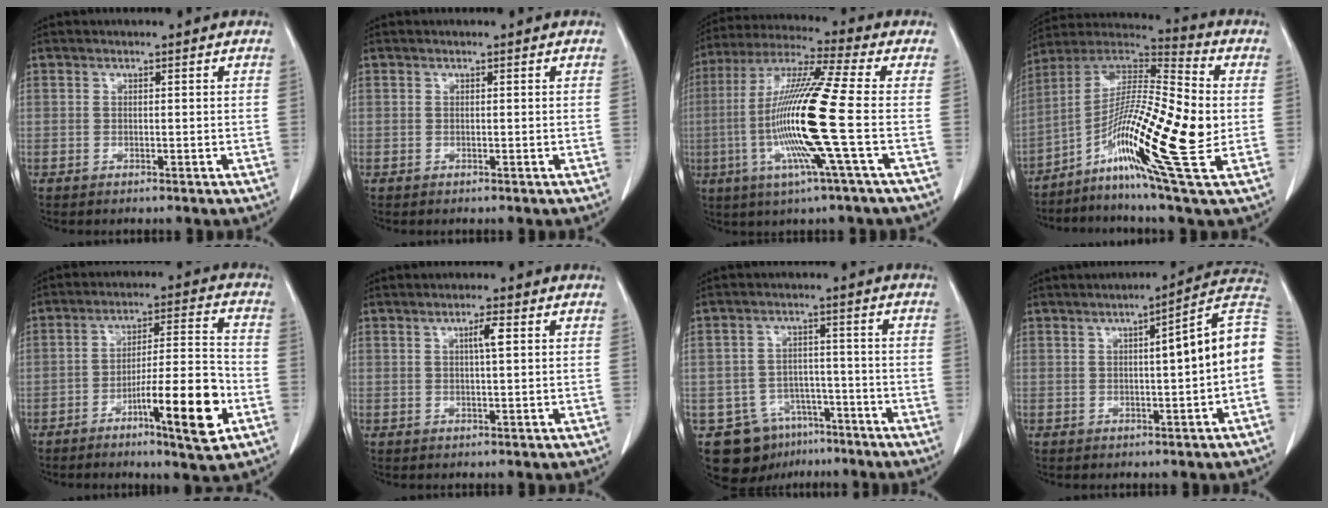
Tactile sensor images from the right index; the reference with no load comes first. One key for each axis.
{"total": 0.0}
{"total": 16.7, "fx": -3.0, "fy": -1.3, "fz": 16.3, "tx": -0.329, "ty": -0.009, "tz": -0.073}
{"total": 20.6, "fx": -4.3, "fy": 1.3, "fz": 20.1, "tx": -0.383, "ty": -0.010, "tz": -0.085}
{"total": 13.2, "fx": -5.7, "fy": 1.3, "fz": 11.8, "tx": -0.184, "ty": 0.005, "tz": -0.087}
{"total": 2.6, "fx": 0.8, "fy": 0.1, "fz": 2.5, "tx": -0.045, "ty": 0.002, "tz": 0.012}
{"total": 10.1, "fx": -6.2, "fy": 7.4, "fz": 2.8, "tx": -0.046, "ty": 0.019, "tz": -0.089}
{"total": 10.5, "fx": 0.3, "fy": 0.4, "fz": 10.5, "tx": -0.136, "ty": 0.028, "tz": -0.004}